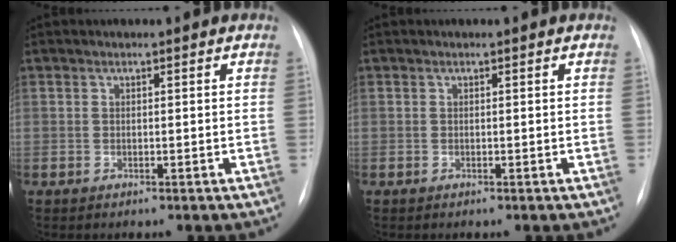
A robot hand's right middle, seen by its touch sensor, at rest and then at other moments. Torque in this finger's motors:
{"motor_torque": [-0.12, 0.07, -0.03, 0.00]}